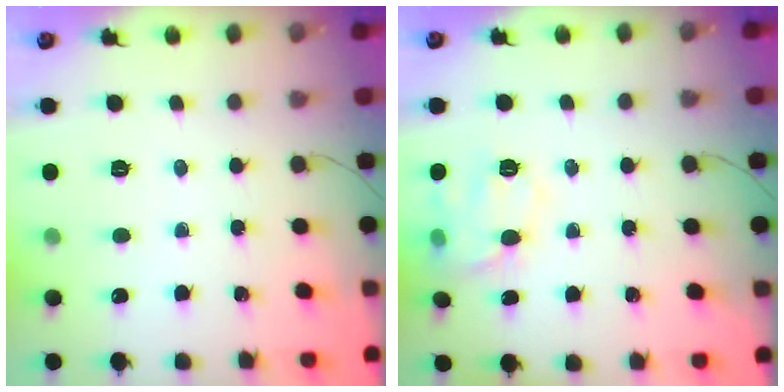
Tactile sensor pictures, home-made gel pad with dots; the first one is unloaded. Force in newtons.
{"total": 11.5, "press": 11.4, "slide": 0.5}